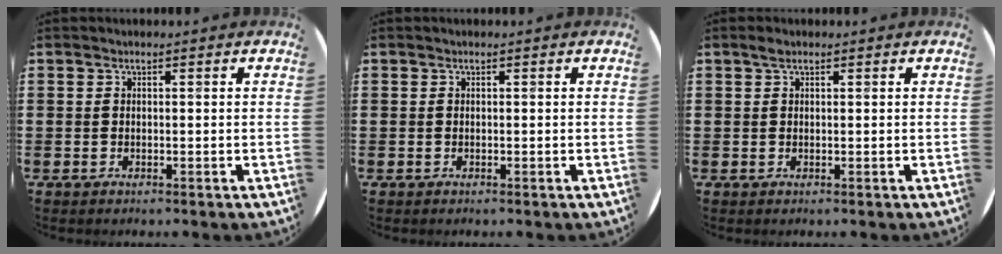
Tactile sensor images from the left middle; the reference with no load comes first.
{"total": 0.0}
{"total": 0.8, "force": [0.6, 0.4, 0.5], "torque": [-0.011, 0.004, 0.010]}